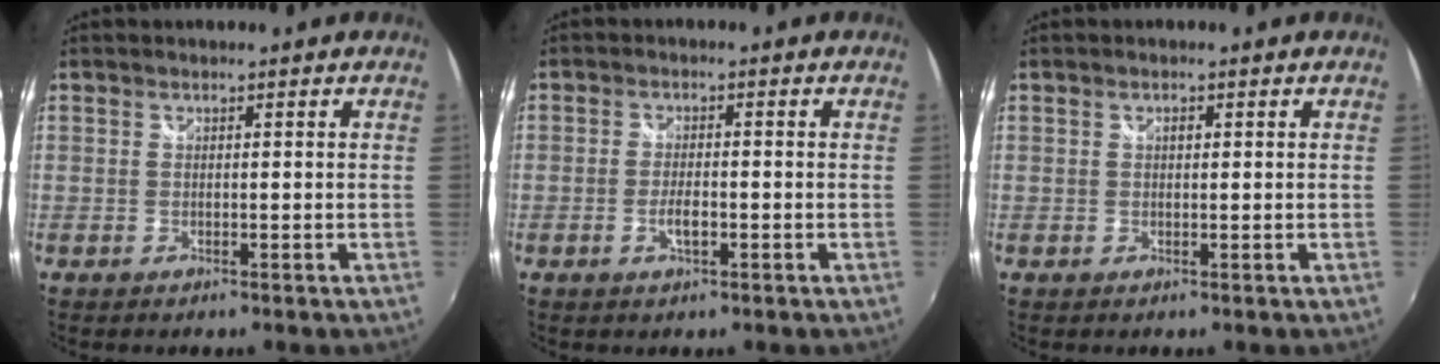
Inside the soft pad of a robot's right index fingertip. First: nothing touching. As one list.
[{"total": 3.0, "force": [-1.2, 1.0, 2.6], "torque": [-0.052, -0.002, -0.022]}, {"total": 0.8, "force": [0.3, 0.3, 0.6], "torque": [-0.009, 0.003, 0.004]}]